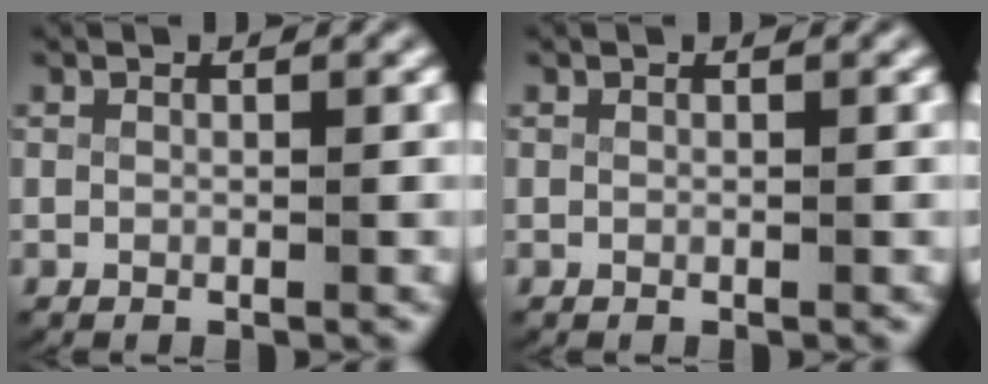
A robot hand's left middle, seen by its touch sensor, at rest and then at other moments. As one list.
[{"total": 0.0}]